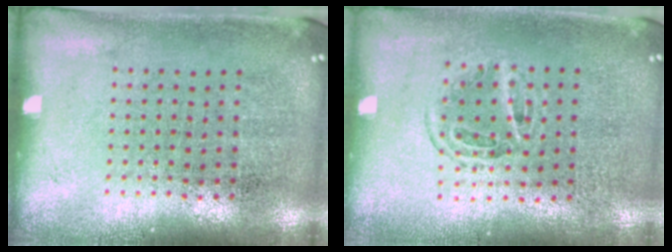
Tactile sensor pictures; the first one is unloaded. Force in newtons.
{"total": 1.1, "press": 0.9, "slide": 0.6}